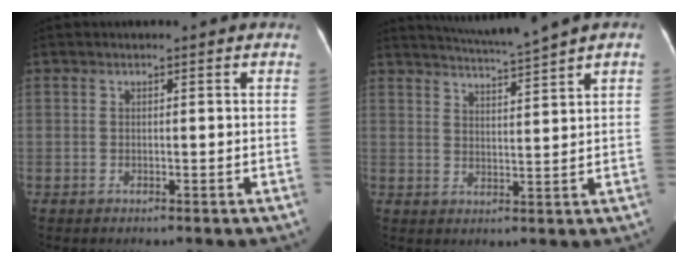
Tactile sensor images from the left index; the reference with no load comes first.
{"total": 6.2, "force": [5.6, -1.6, 2.2], "torque": [-0.044, -0.002, 0.093]}